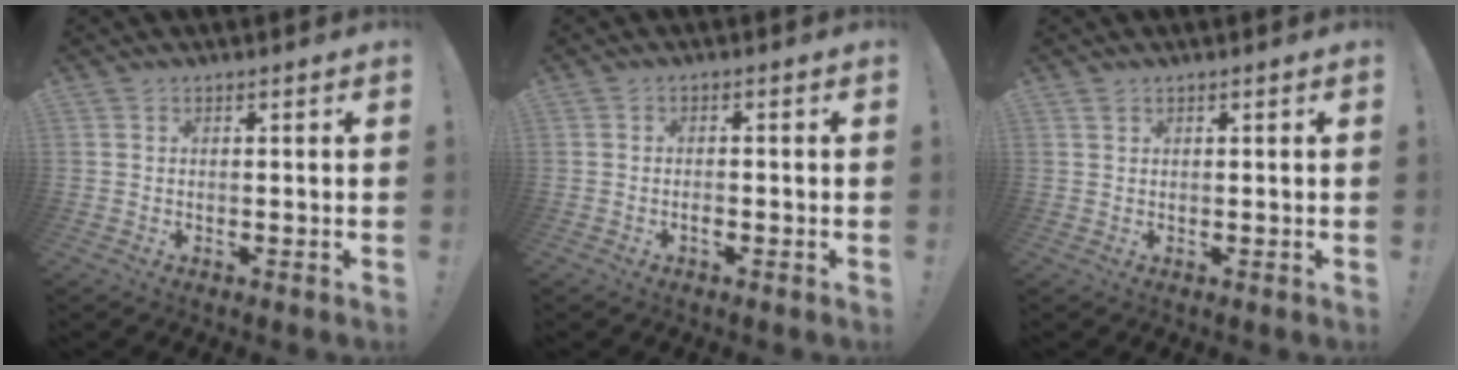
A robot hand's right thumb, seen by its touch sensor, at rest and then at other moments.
{"total": 1.5, "force": [-0.9, 0.3, 1.1], "torque": [-0.020, 0.000, -0.015]}
{"total": 1.0, "force": [0.6, 0.6, 0.4], "torque": [-0.014, 0.004, 0.014]}